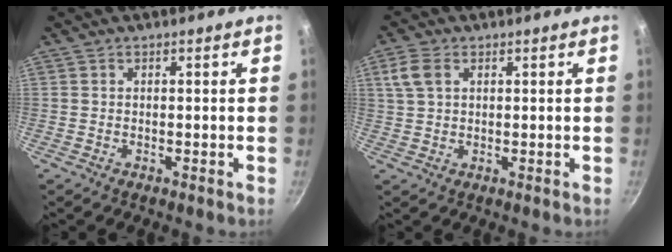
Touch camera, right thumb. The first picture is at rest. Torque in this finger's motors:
{"motor_torque": [-0.19, -0.12, 0.24, -0.17, 0.06]}